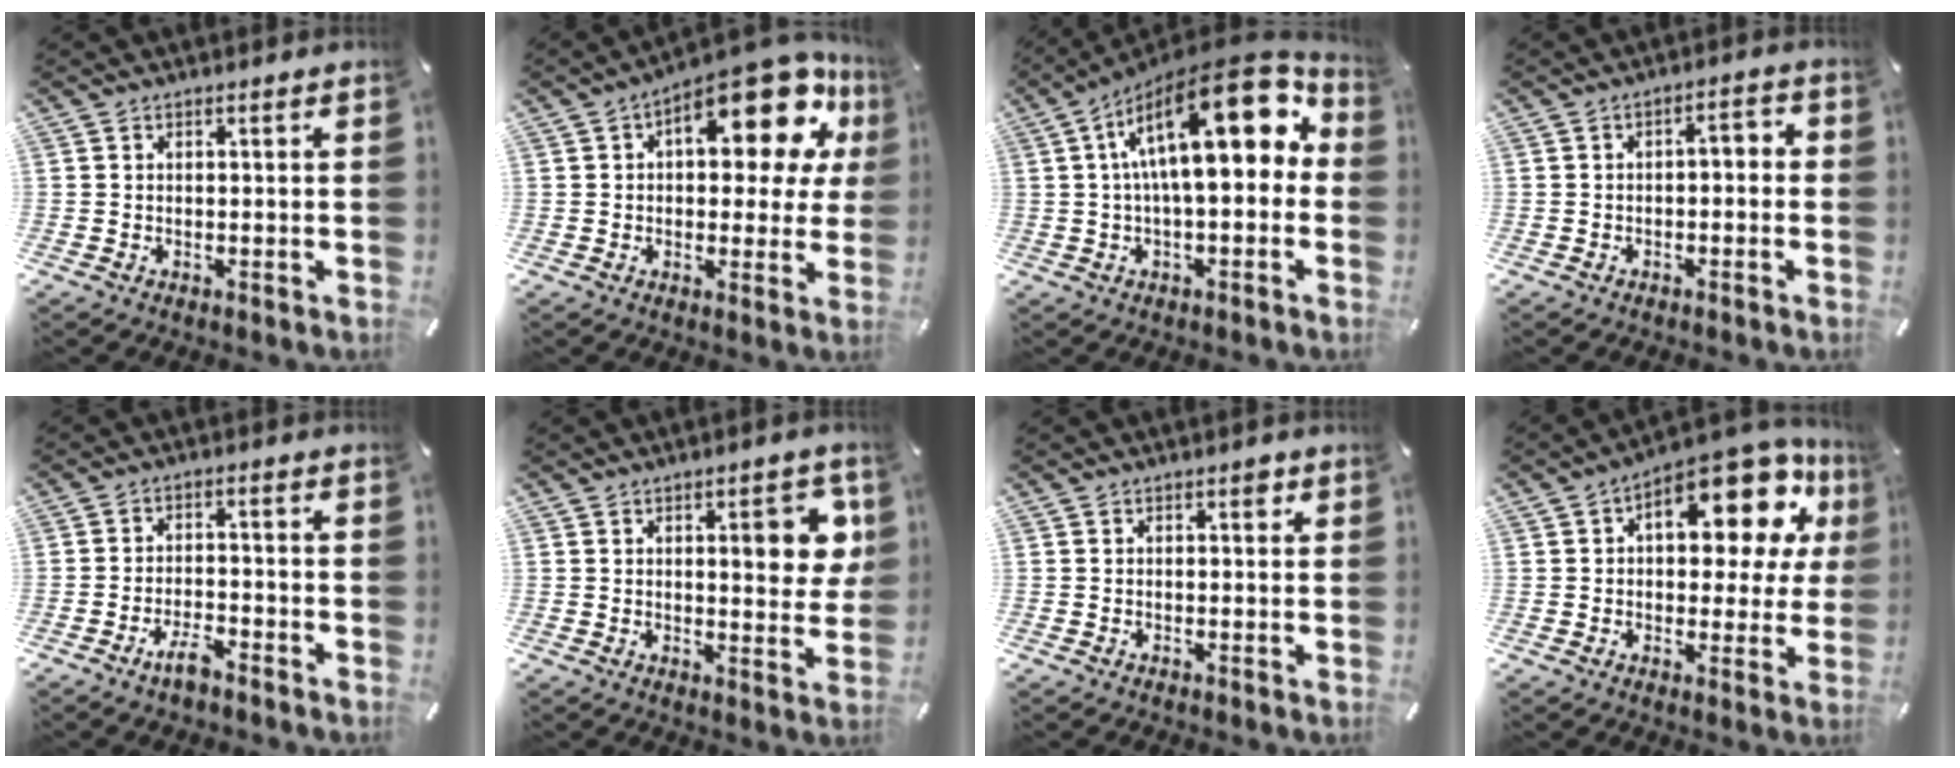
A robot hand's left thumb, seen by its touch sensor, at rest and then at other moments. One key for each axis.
{"total": 18.9, "fx": 8.3, "fy": 8.1, "fz": 14.9, "tx": -0.203, "ty": -0.054, "tz": 0.130}
{"total": 21.2, "fx": 6.3, "fy": 8.5, "fz": 18.4, "tx": -0.285, "ty": -0.040, "tz": 0.101}
{"total": 3.3, "fx": -1.8, "fy": 1.6, "fz": 2.2, "tx": -0.038, "ty": 0.019, "tz": -0.038}
{"total": 4.7, "fx": -3.6, "fy": 1.2, "fz": 2.8, "tx": -0.056, "ty": 0.014, "tz": -0.067}
{"total": 9.9, "fx": 3.2, "fy": 3.8, "fz": 8.6, "tx": -0.111, "ty": -0.011, "tz": 0.044}
{"total": 1.4, "fx": 0.6, "fy": 0.9, "fz": 0.9, "tx": -0.003, "ty": -0.001, "tz": 0.005}
{"total": 17.6, "fx": 8.6, "fy": 7.9, "fz": 13.2, "tx": -0.180, "ty": -0.064, "tz": 0.139}